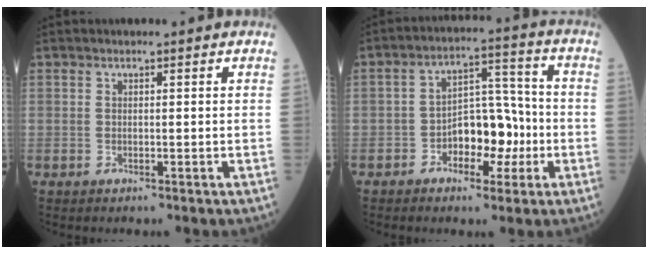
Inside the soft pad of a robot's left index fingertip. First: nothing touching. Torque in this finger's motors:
{"motor_torque": [-0.05, 0.24, 0.12, 0.04]}